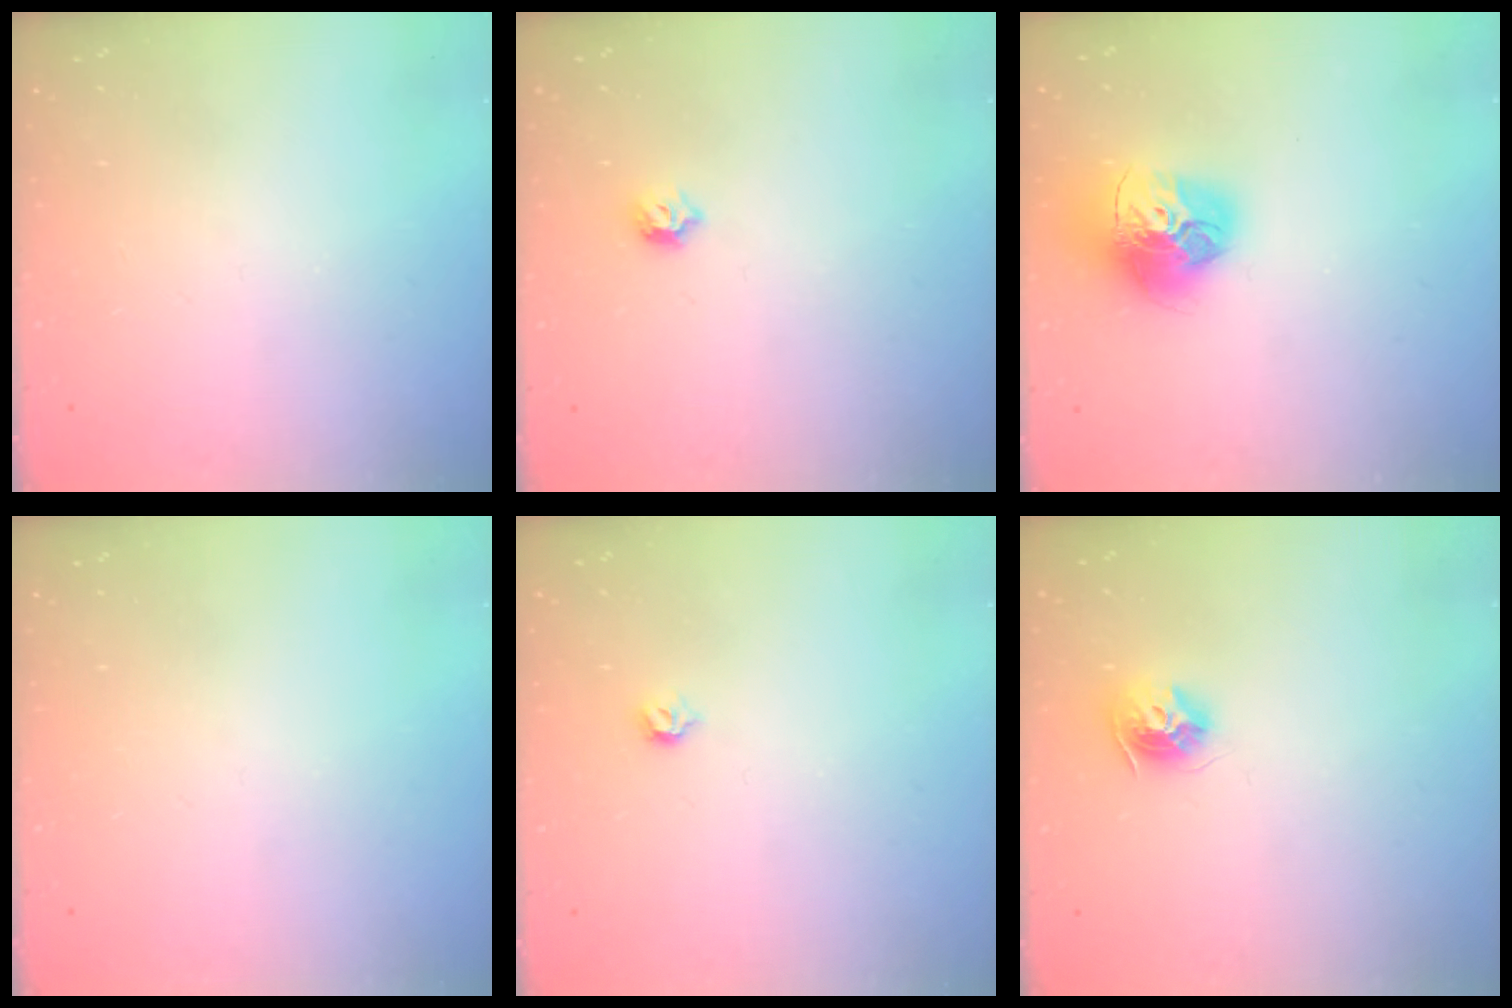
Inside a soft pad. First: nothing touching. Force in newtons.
{"total": 6.1, "press": 6.0, "slide": 1.1}
{"total": 16.9, "press": 16.8, "slide": 1.7}
{"total": 0.0}
{"total": 3.1, "press": 3.0, "slide": 0.8}
{"total": 9.5, "press": 9.5, "slide": 0.4}